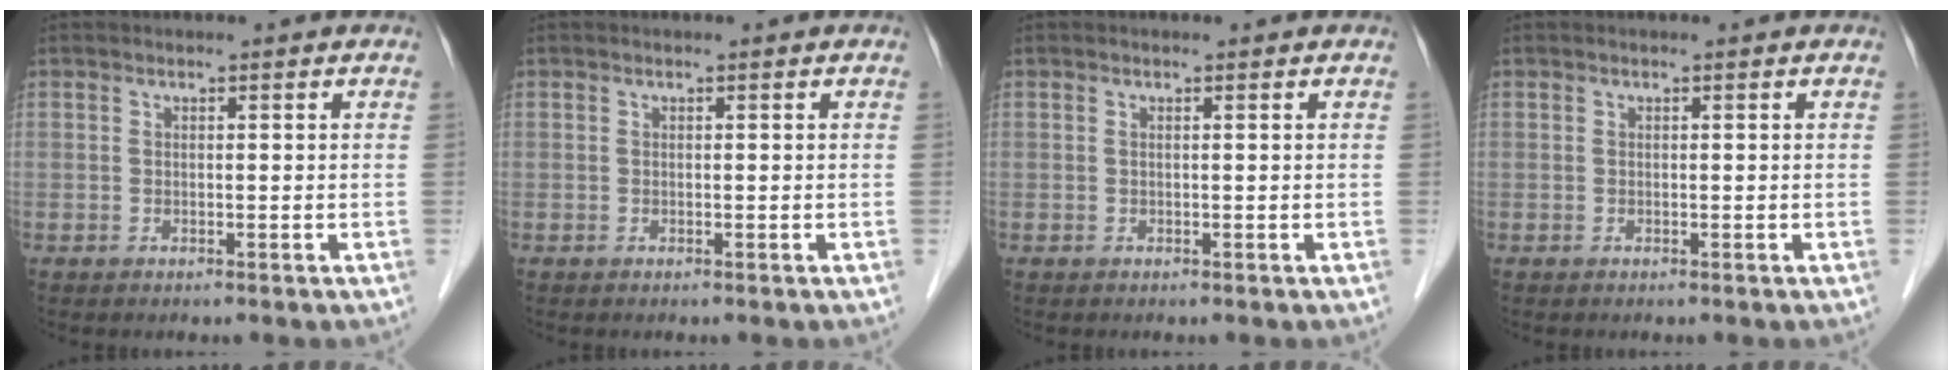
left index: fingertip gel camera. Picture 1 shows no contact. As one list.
[{"total": 0.0}, {"total": 0.0}, {"total": 0.0}]